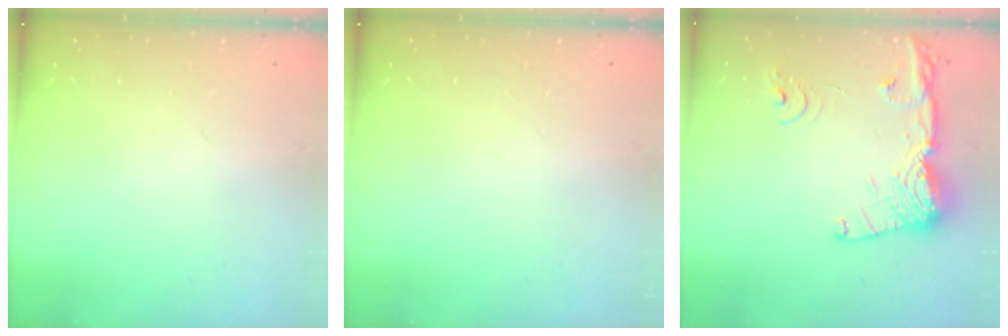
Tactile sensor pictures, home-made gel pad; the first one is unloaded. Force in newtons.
{"total": 0.0}
{"total": 16.7, "press": 16.6, "slide": 1.9}